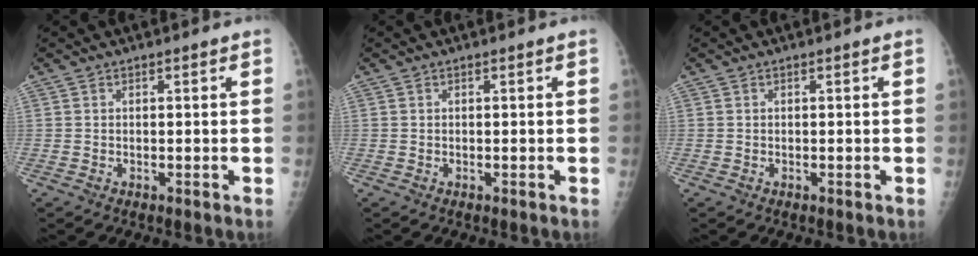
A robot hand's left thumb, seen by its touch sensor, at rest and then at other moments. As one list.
[{"total": 0.0}, {"total": 0.0}]